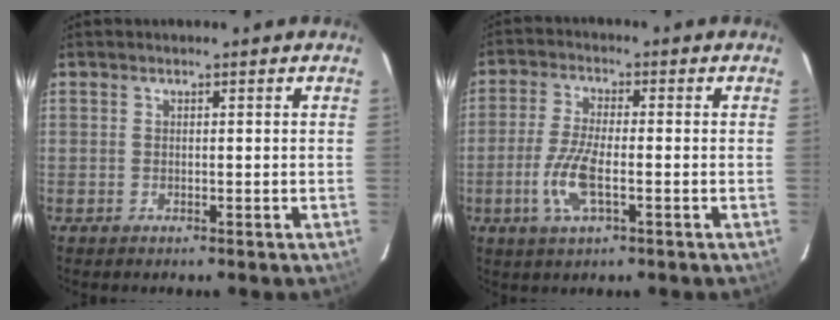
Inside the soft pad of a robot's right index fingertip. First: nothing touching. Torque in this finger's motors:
{"motor_torque": [0.36, -0.12, 0.28, 0.10]}